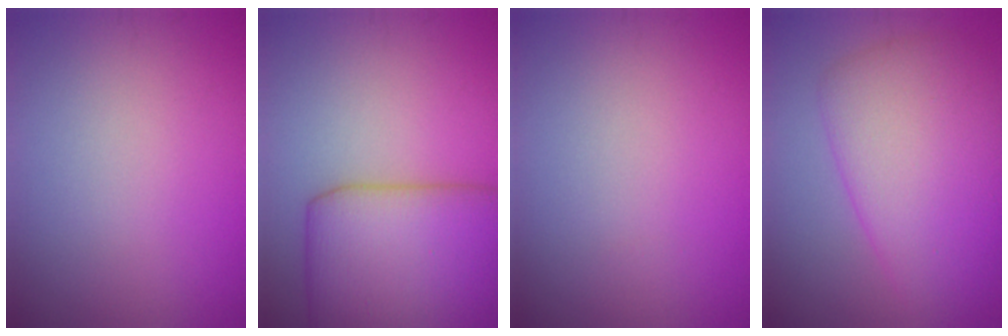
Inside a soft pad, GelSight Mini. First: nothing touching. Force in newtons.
{"total": 10.6, "press": 10.6, "slide": 0.3}
{"total": 0.0}
{"total": 7.5, "press": 7.5, "slide": 0.1}